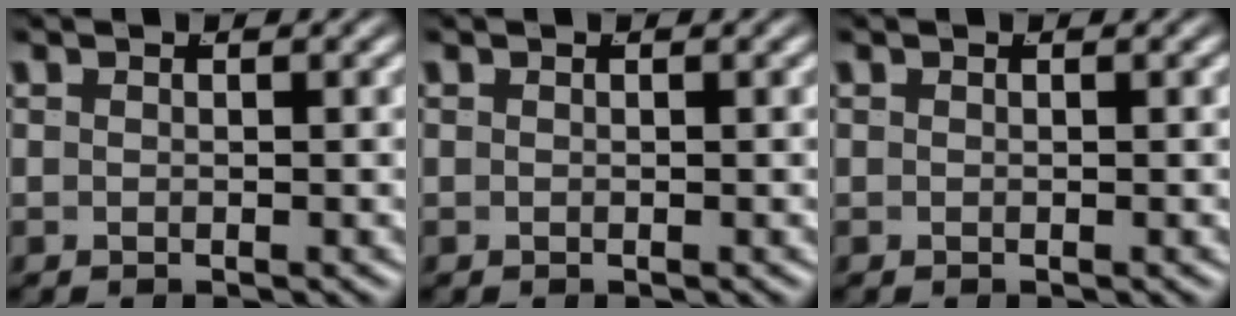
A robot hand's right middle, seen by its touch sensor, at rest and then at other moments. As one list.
[{"total": 0.0}, {"total": 0.0}]